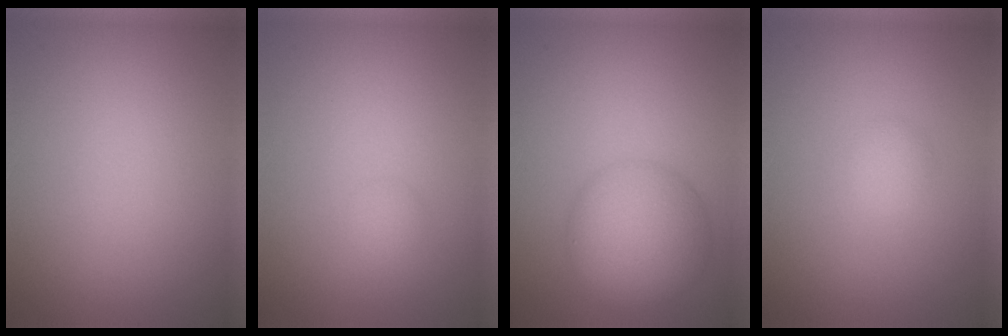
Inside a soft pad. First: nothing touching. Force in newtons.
{"total": 1.0, "press": 1.0, "slide": 0.0}
{"total": 6.5, "press": 6.5, "slide": 0.2}
{"total": 1.2, "press": 1.2, "slide": 0.0}